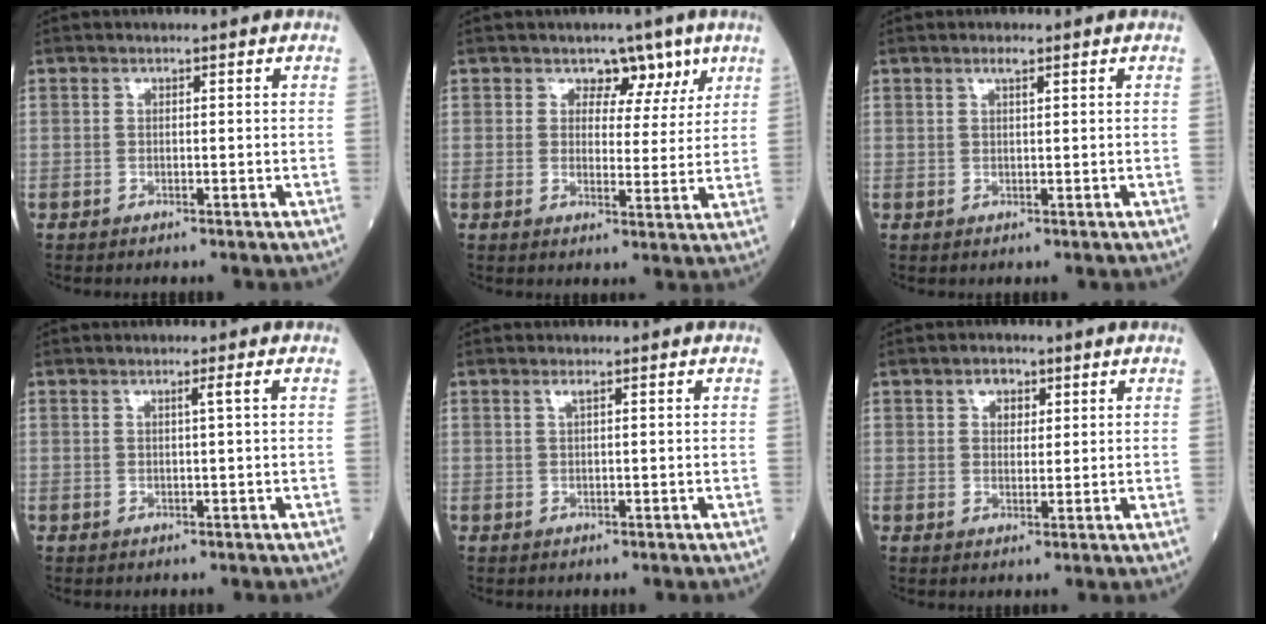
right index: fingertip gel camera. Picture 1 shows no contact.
{"total": 5.0, "force": [3.1, 3.5, 2.0], "torque": [-0.008, 0.001, 0.039]}
{"total": 1.1, "force": [0.7, 0.1, 0.9], "torque": [-0.016, 0.001, 0.013]}
{"total": 1.0, "force": [0.3, -0.5, 0.8], "torque": [-0.016, -0.003, 0.007]}
{"total": 0.8, "force": [0.4, -0.1, 0.6], "torque": [-0.020, 0.004, 0.010]}
{"total": 2.7, "force": [1.4, 1.8, 1.5], "torque": [-0.020, 0.006, 0.021]}